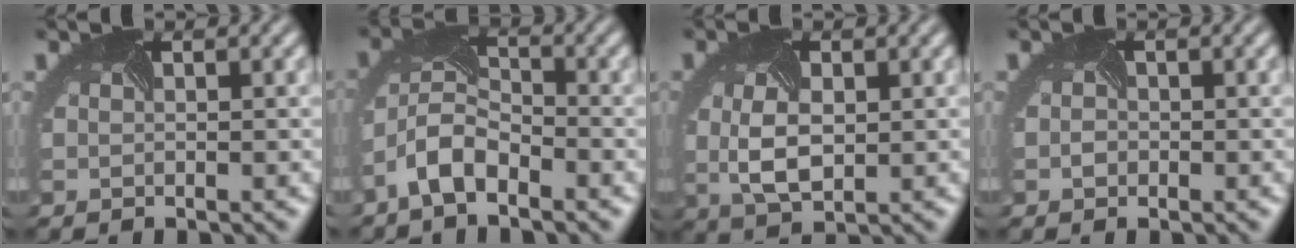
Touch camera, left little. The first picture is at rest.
{"total": 4.4, "force": [-3.2, 1.8, 2.5], "torque": [-0.056, 0.003, -0.069]}
{"total": 3.6, "force": [0.1, 2.1, 3.0], "torque": [-0.074, -0.002, 0.006]}
{"total": 0.5, "force": [-0.4, 0.3, -0.1], "torque": [-0.002, 0.000, -0.008]}